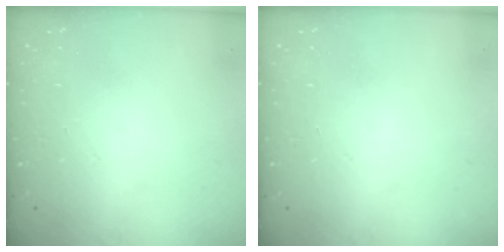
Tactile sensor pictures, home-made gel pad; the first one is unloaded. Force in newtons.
{"total": 0.0}